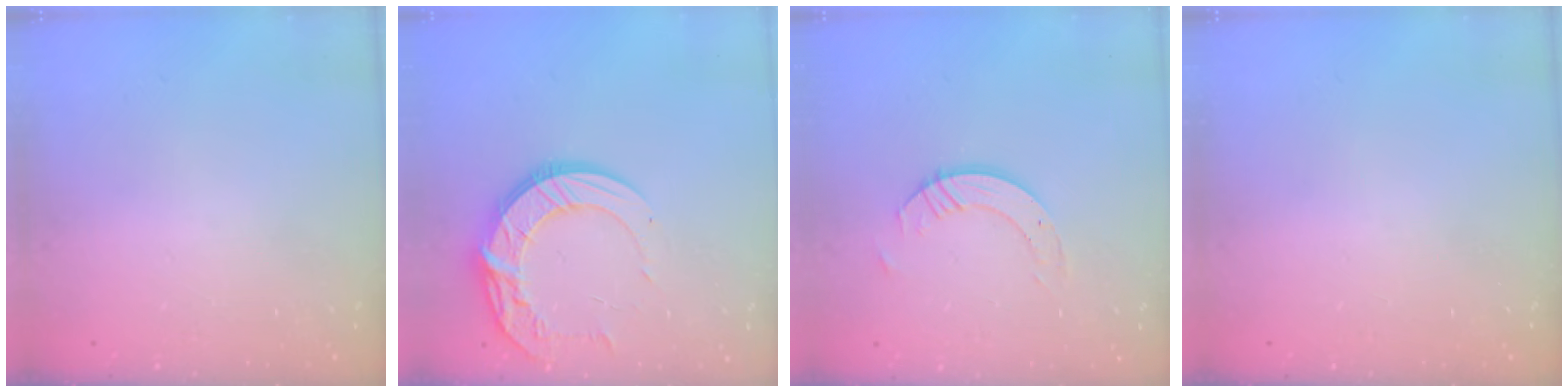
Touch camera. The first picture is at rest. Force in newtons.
{"total": 13.6, "press": 13.5, "slide": 1.2}
{"total": 6.5, "press": 6.4, "slide": 0.7}
{"total": 0.0}